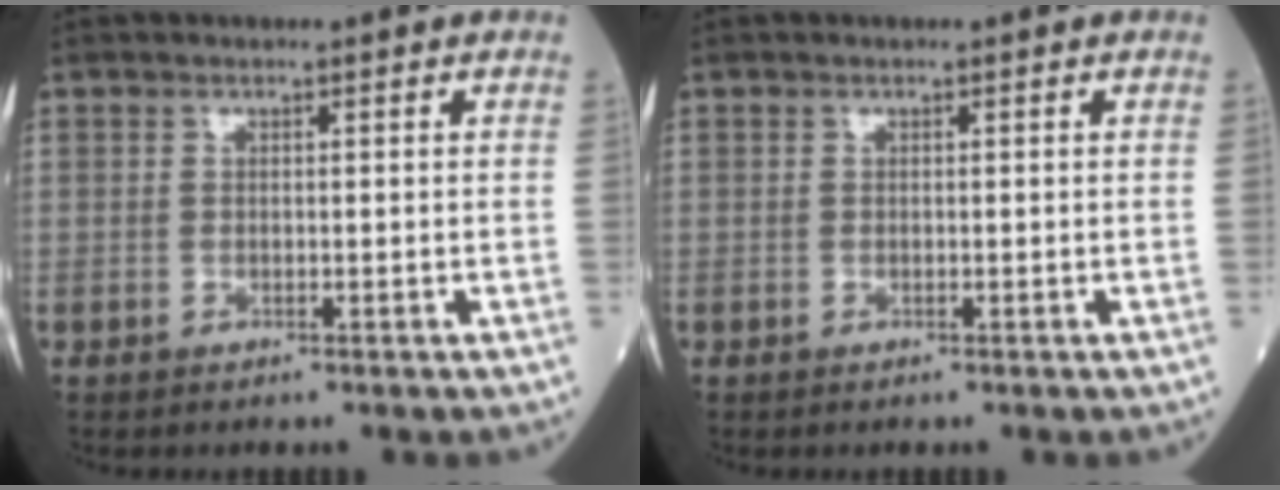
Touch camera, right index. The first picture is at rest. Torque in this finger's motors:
{"motor_torque": [0.00, 0.00, 0.00, 0.01]}